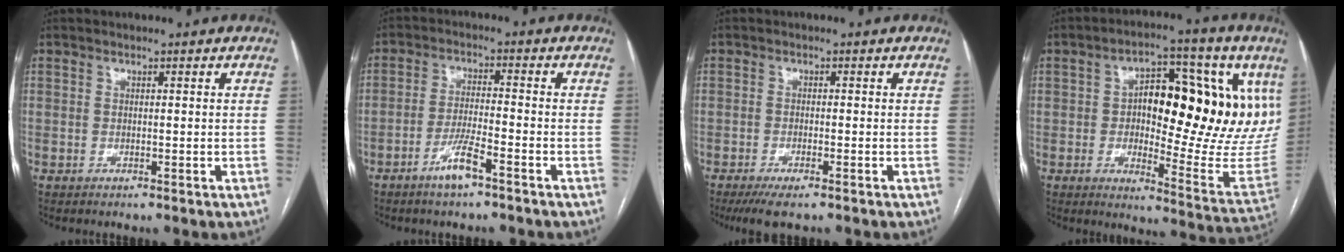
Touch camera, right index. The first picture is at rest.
{"total": 5.3, "force": [-3.4, 0.3, 4.1], "torque": [-0.082, -0.004, -0.065]}
{"total": 4.6, "force": [-3.2, 0.6, 3.3], "torque": [-0.055, -0.011, -0.053]}
{"total": 23.4, "force": [6.0, 8.4, 21.0], "torque": [-0.261, 0.033, 0.093]}